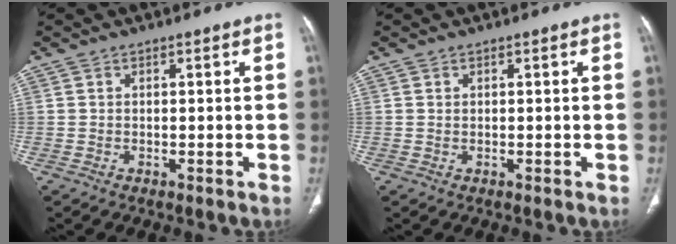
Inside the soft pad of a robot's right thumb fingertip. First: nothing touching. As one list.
[{"total": 0.0}]